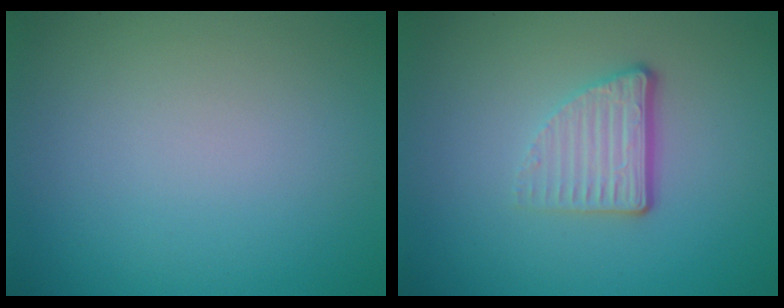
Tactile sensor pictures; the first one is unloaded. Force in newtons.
{"total": 3.7, "press": 2.4, "slide": 2.9}